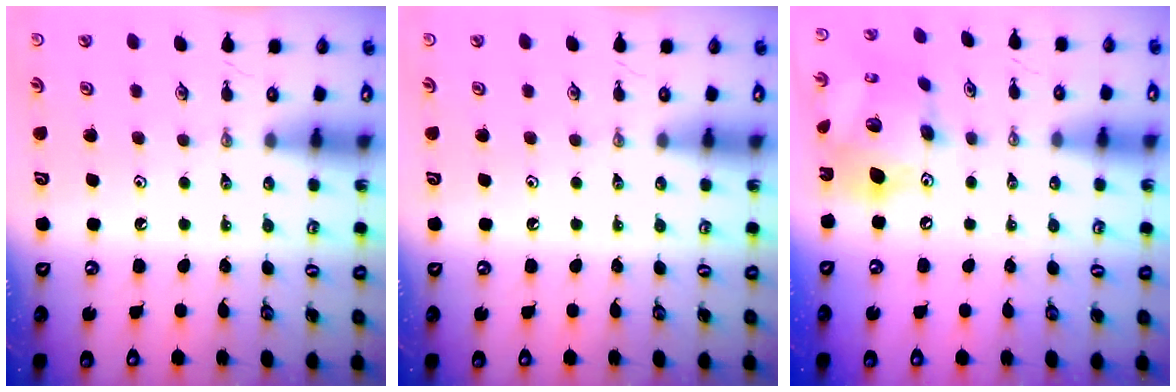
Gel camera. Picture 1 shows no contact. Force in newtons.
{"total": 0.0}
{"total": 17.0, "press": 17.0, "slide": 1.6}